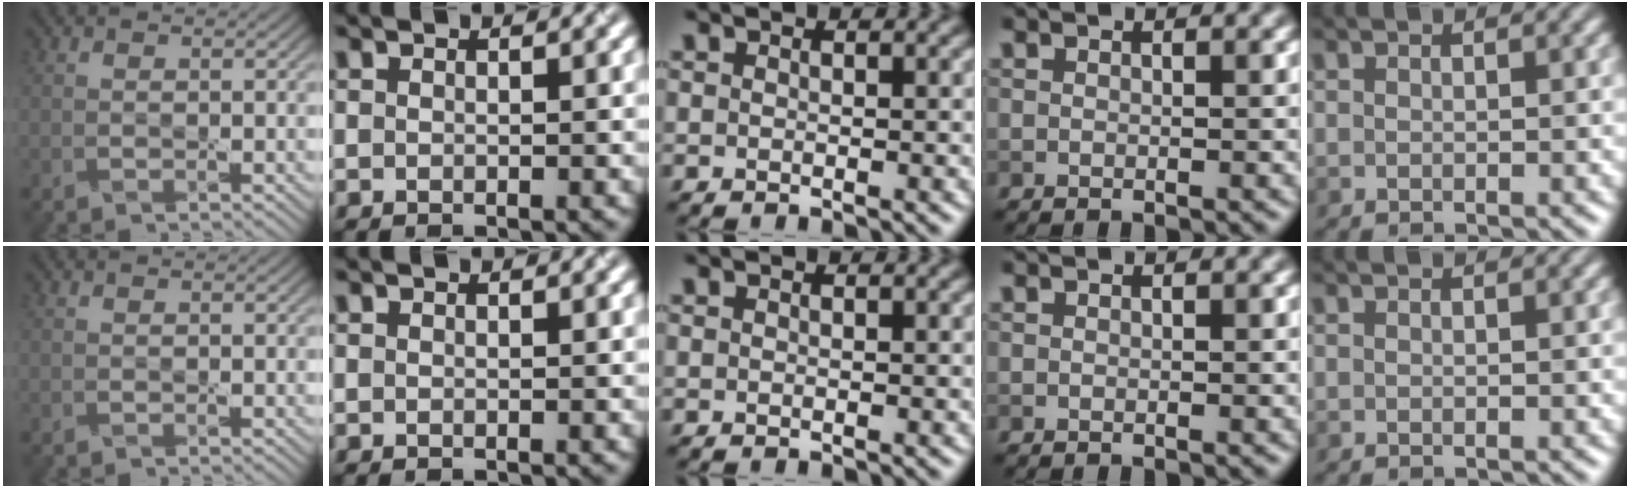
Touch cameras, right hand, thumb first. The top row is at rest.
{}